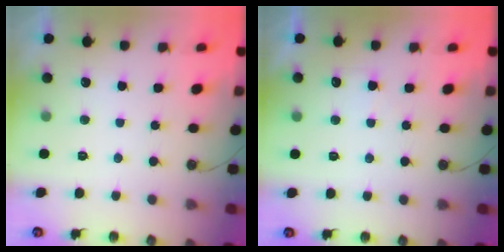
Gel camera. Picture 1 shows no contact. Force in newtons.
{"total": 4.0, "press": 4.0, "slide": 0.8}